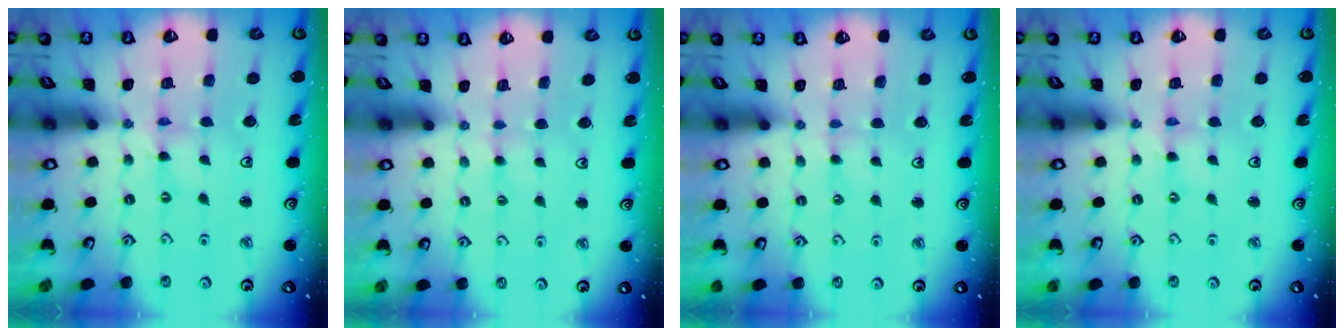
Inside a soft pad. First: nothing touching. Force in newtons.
{"total": 1.7, "press": 1.7, "slide": 0.3}
{"total": 0.8, "press": 0.8, "slide": 0.3}
{"total": 1.7, "press": 1.7, "slide": 0.3}